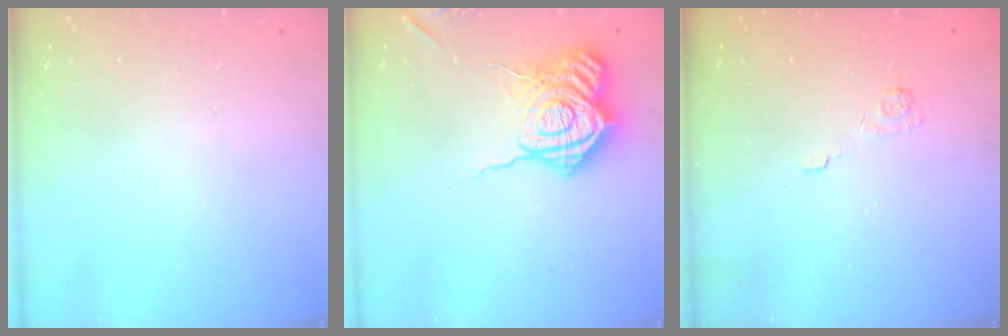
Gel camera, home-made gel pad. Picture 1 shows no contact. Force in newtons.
{"total": 19.7, "press": 19.7, "slide": 1.0}
{"total": 2.1, "press": 1.5, "slide": 1.4}